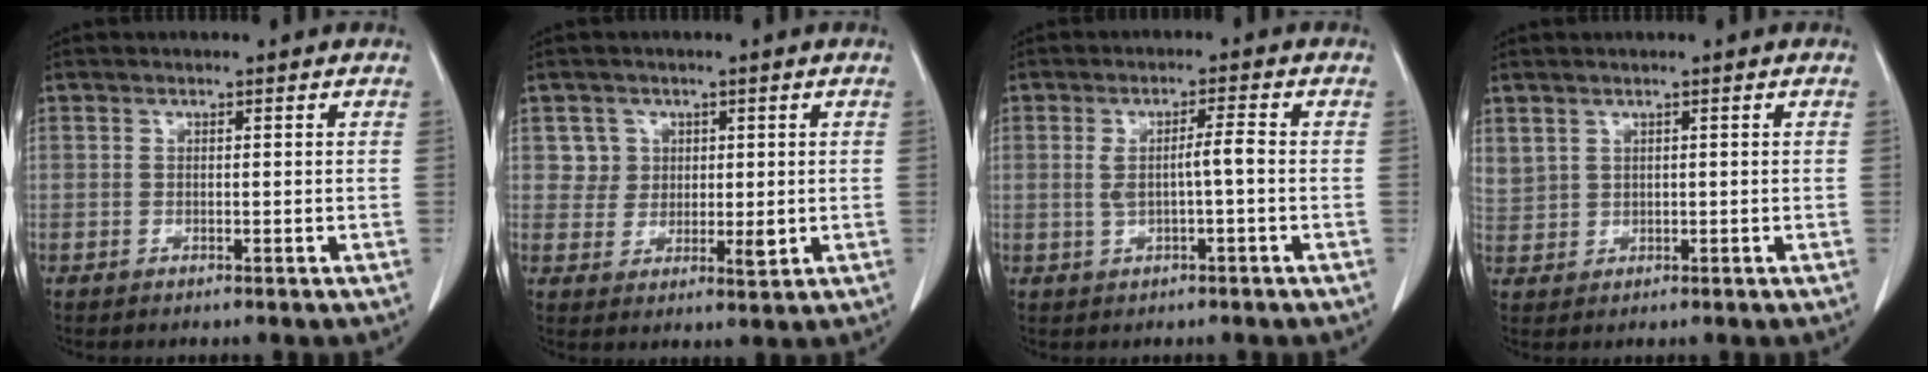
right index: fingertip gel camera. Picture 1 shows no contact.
{"total": 4.2, "force": [1.6, 3.8, 0.8], "torque": [-0.005, -0.002, 0.028]}
{"total": 4.0, "force": [-0.2, 0.2, 4.0], "torque": [-0.075, 0.007, 0.001]}
{"total": 3.1, "force": [2.0, 2.2, 1.0], "torque": [-0.024, 0.009, 0.052]}